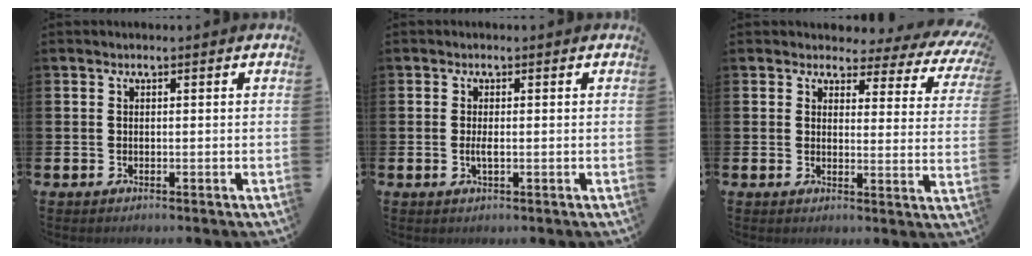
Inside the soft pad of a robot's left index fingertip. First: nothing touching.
{"total": 1.4, "force": [-0.2, 0.4, 1.3], "torque": [-0.025, -0.001, -0.003]}
{"total": 2.7, "force": [2.0, 1.7, 0.8], "torque": [-0.020, -0.025, 0.025]}